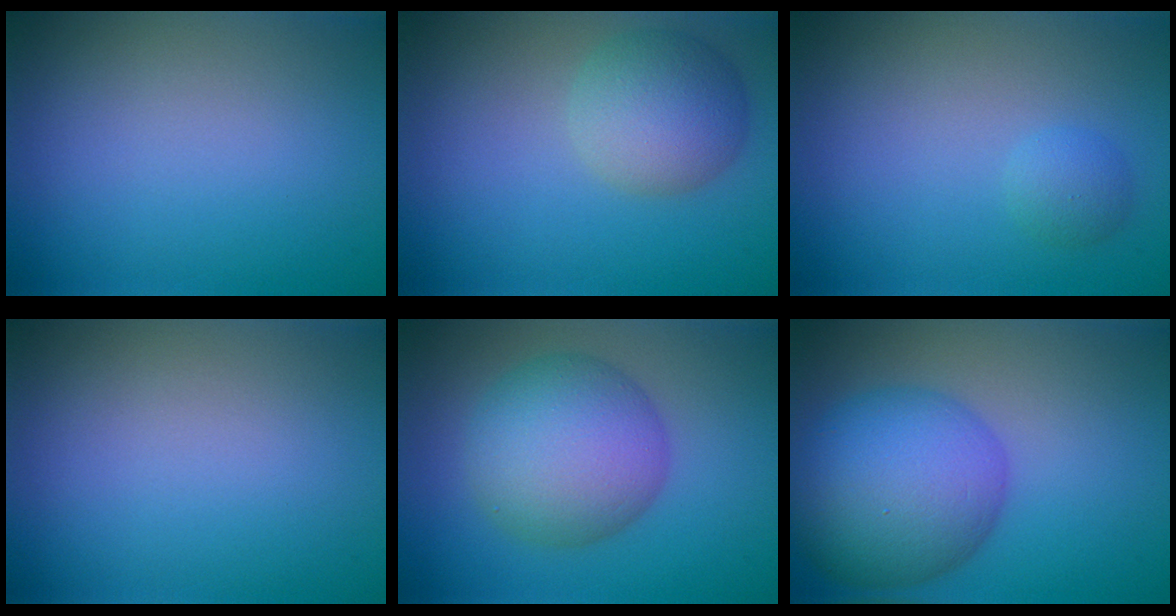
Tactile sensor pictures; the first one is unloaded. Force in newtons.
{"total": 5.1, "press": 5.1, "slide": 0.4}
{"total": 1.4, "press": 1.4, "slide": 0.1}
{"total": 0.0}
{"total": 8.0, "press": 8.0, "slide": 0.0}
{"total": 9.6, "press": 9.6, "slide": 0.3}